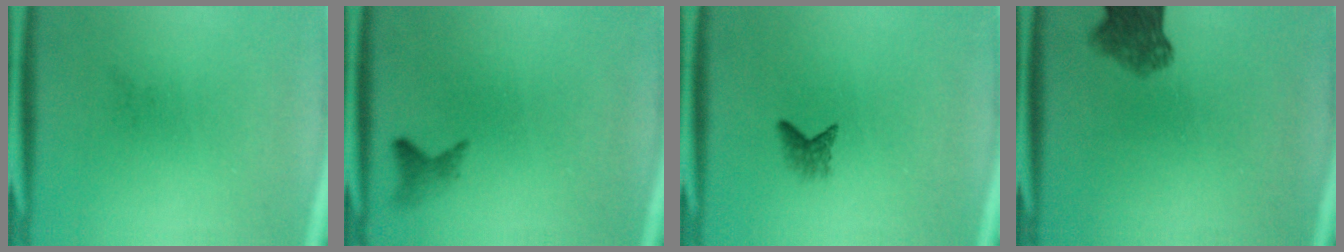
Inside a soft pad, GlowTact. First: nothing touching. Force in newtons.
{"total": 1.4}
{"total": 1.6}
{"total": 6.2}